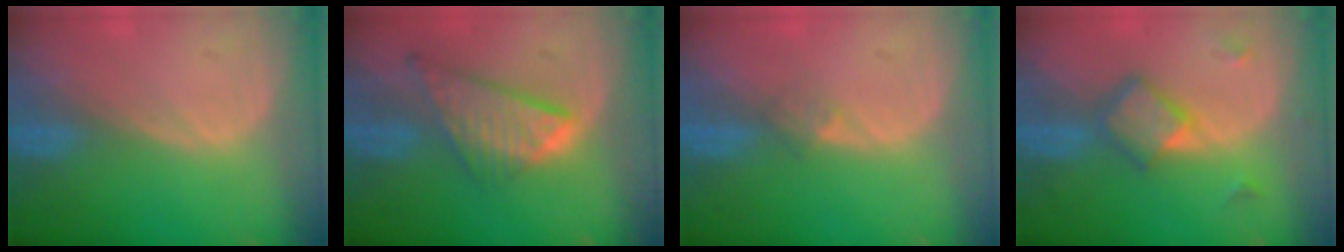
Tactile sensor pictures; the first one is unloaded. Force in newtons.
{"total": 8.6, "press": 7.3, "slide": 4.5}
{"total": 1.5, "press": 1.2, "slide": 1.0}
{"total": 5.8, "press": 5.1, "slide": 2.7}